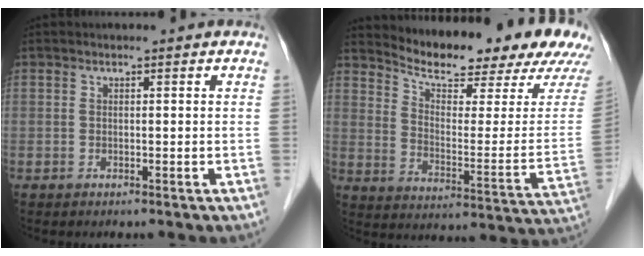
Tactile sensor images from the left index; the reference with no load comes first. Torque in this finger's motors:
{"motor_torque": [0.19, -0.94, 0.30, 0.10]}